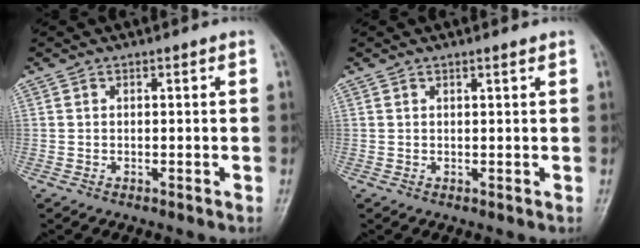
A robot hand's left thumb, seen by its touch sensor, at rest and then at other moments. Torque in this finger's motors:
{"motor_torque": [-0.20, 0.08, -0.17, 0.13, -0.03]}